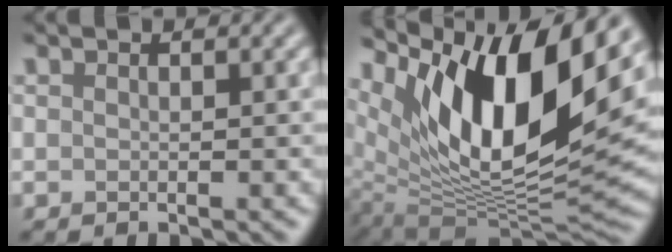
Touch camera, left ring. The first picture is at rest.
{"total": 14.4, "force": [6.6, 5.5, 11.6], "torque": [-0.202, -0.008, 0.126]}